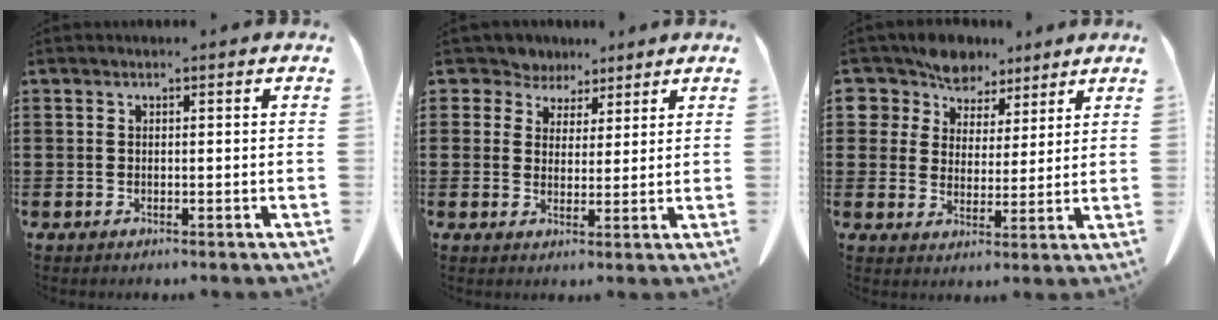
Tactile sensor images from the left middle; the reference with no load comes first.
{"total": 4.4, "force": [3.4, 2.8, 0.3], "torque": [-0.032, -0.002, 0.061]}
{"total": 7.3, "force": [6.4, 3.6, 0.3], "torque": [-0.049, -0.026, 0.121]}